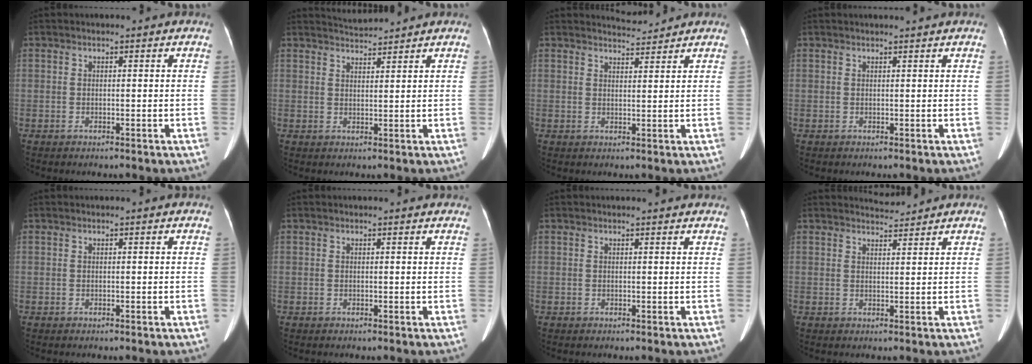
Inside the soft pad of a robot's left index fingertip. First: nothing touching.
{"total": 3.0, "force": [2.9, -0.5, -0.3], "torque": [0.000, 0.008, 0.056]}
{"total": 2.7, "force": [2.6, -0.2, -0.4], "torque": [-0.004, -0.001, 0.047]}
{"total": 1.9, "force": [1.8, -0.4, 0.6], "torque": [-0.008, 0.009, 0.026]}
{"total": 0.0}
{"total": 1.7, "force": [1.6, 0.4, 0.4], "torque": [-0.014, 0.006, 0.010]}
{"total": 2.6, "force": [2.6, 0.2, 0.7], "torque": [-0.012, 0.010, 0.023]}
{"total": 2.3, "force": [2.2, -0.3, -0.4], "torque": [-0.002, 0.000, 0.043]}